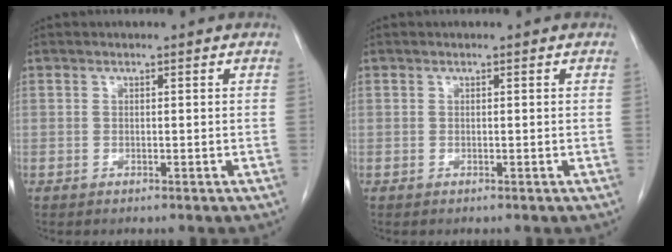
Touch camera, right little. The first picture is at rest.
{"total": 0.0}